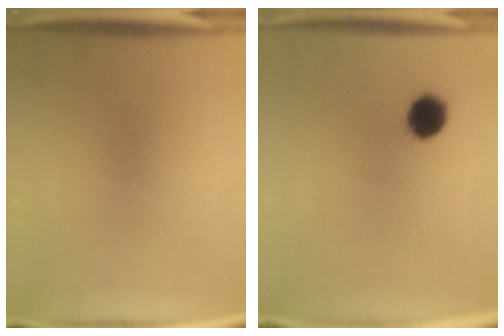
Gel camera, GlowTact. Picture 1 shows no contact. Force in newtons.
{"total": 5.7}